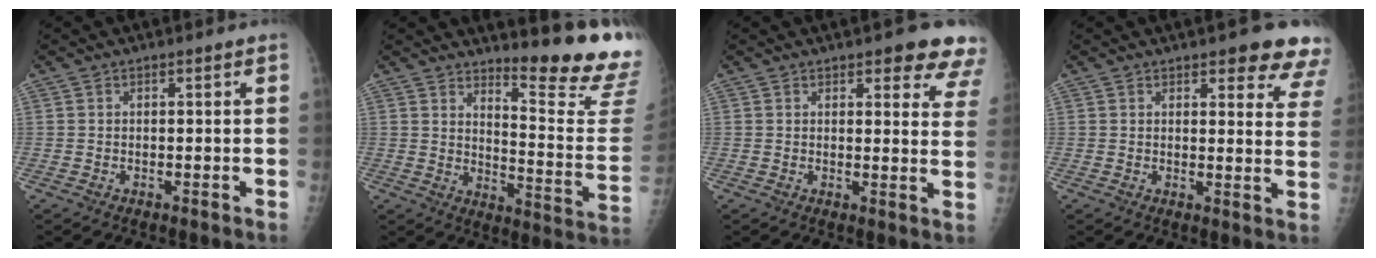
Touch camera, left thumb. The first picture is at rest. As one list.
[{"total": 16.0, "force": [14.4, -0.1, 6.9], "torque": [-0.080, -0.186, 0.185]}, {"total": 9.6, "force": [7.2, 3.2, 5.4], "torque": [-0.022, -0.032, 0.065]}, {"total": 10.5, "force": [8.2, 3.2, 5.7], "torque": [-0.023, -0.038, 0.074]}]